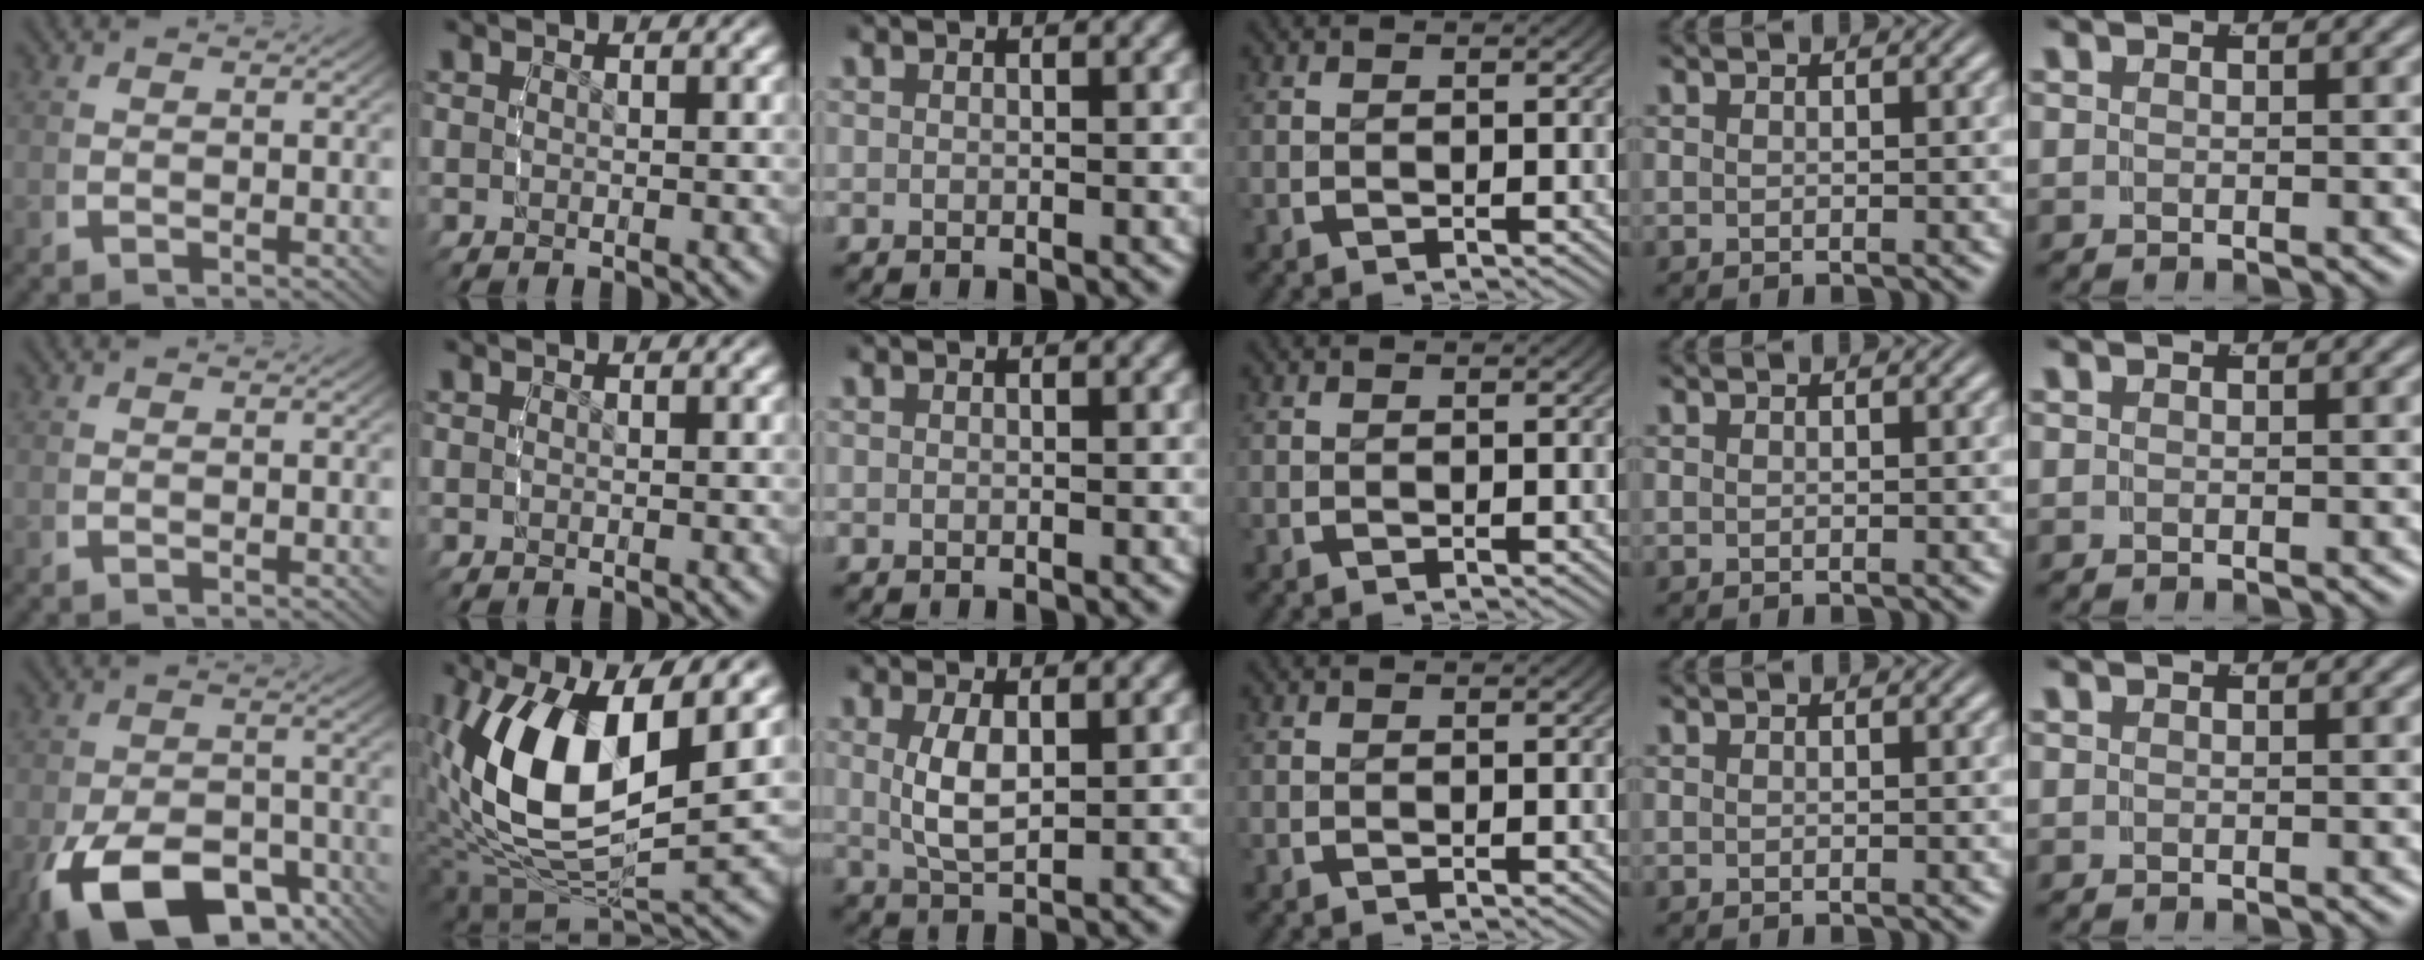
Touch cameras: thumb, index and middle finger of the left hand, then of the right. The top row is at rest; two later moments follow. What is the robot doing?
{"motion": "grasp_and_lifting", "object": "bowl"}